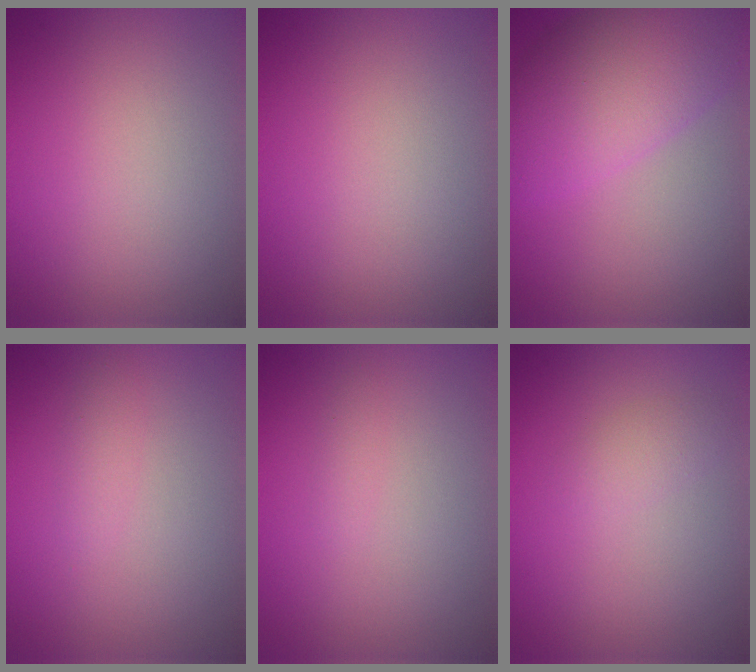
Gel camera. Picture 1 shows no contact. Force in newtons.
{"total": 0.0}
{"total": 8.1, "press": 8.1, "slide": 0.3}
{"total": 1.0, "press": 1.0, "slide": 0.1}
{"total": 0.6, "press": 0.6, "slide": 0.0}
{"total": 1.3, "press": 1.3, "slide": 0.0}